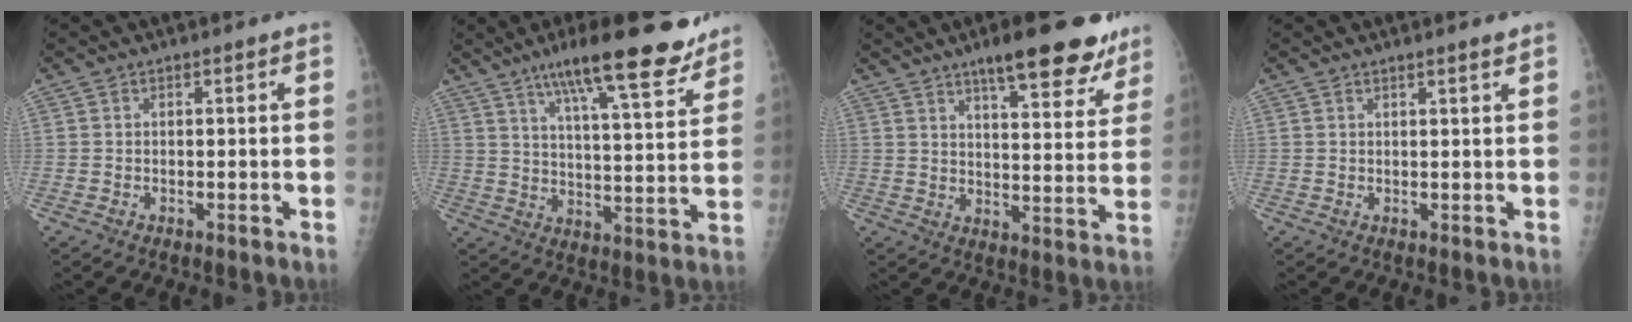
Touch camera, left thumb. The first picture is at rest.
{"total": 18.6, "force": [13.3, 3.8, 12.5], "torque": [-0.162, -0.054, 0.201]}
{"total": 16.7, "force": [11.7, 4.5, 11.0], "torque": [-0.109, -0.054, 0.159]}
{"total": 1.6, "force": [1.2, -0.1, 1.1], "torque": [-0.014, -0.006, 0.018]}